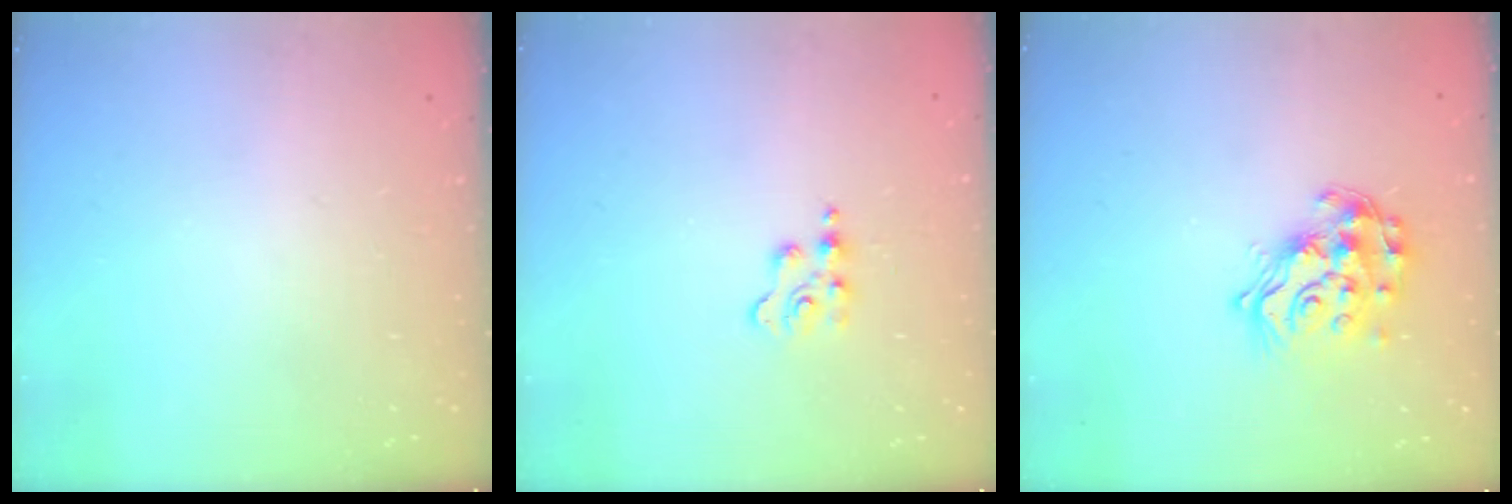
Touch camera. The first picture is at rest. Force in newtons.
{"total": 2.7, "press": 2.7, "slide": 0.5}
{"total": 16.4, "press": 16.4, "slide": 1.0}